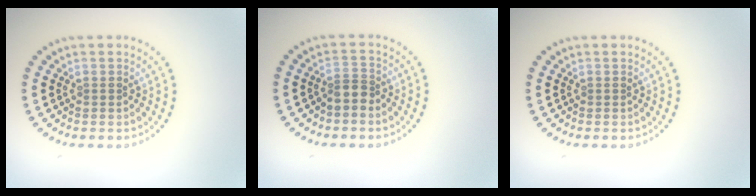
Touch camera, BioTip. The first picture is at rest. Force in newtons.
{"total": 1.9, "press": 1.5, "slide": 1.2}
{"total": 0.0}